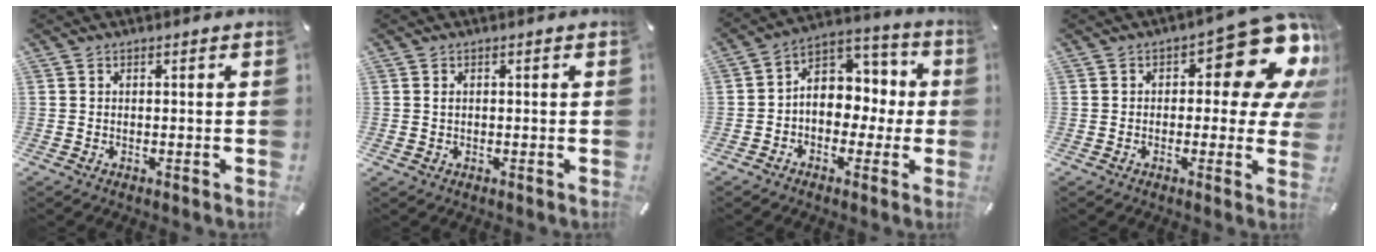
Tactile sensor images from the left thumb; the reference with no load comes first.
{"total": 0.8, "force": [0.1, 0.6, 0.5], "torque": [-0.011, 0.003, 0.001]}
{"total": 8.8, "force": [-0.6, 7.9, 3.8], "torque": [-0.061, -0.002, -0.008]}
{"total": 16.0, "force": [6.8, 6.8, 12.8], "torque": [-0.156, -0.052, 0.109]}